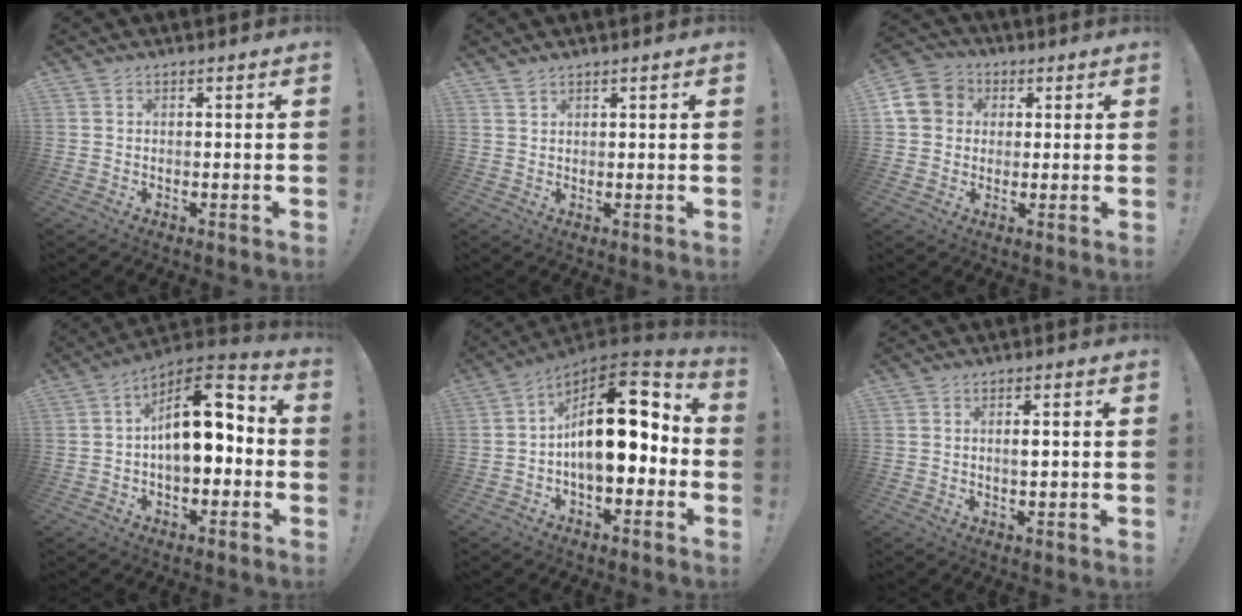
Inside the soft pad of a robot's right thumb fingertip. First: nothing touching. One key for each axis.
{"total": 1.4, "fx": 1.3, "fy": 0.4, "fz": 0.3, "tx": -0.002, "ty": -0.005, "tz": 0.024}
{"total": 9.8, "fx": 1.6, "fy": 8.7, "fz": 4.1, "tx": -0.077, "ty": 0.011, "tz": 0.035}
{"total": 15.6, "fx": 0.8, "fy": 8.4, "fz": 13.1, "tx": -0.194, "ty": 0.006, "tz": 0.012}
{"total": 19.2, "fx": 1.4, "fy": 9.3, "fz": 16.7, "tx": -0.271, "ty": 0.004, "tz": 0.023}
{"total": 2.1, "fx": 0.1, "fy": 0.5, "fz": 2.0, "tx": -0.028, "ty": -0.003, "tz": -0.003}